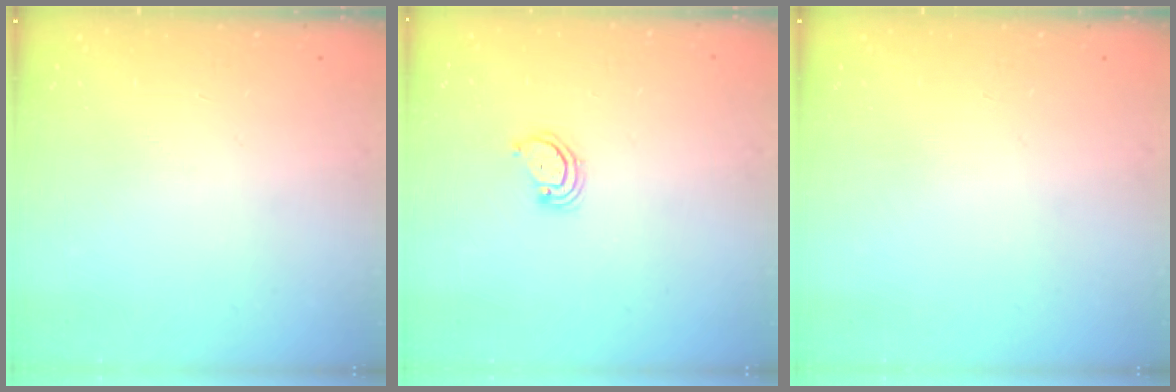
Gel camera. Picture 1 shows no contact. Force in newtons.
{"total": 2.9, "press": 2.9, "slide": 0.2}
{"total": 0.0}